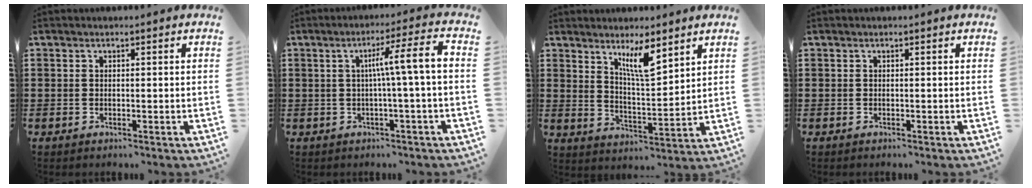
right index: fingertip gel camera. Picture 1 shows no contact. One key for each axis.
{"total": 7.0, "fx": -0.1, "fy": -0.3, "fz": 7.0, "tx": -0.129, "ty": 0.001, "tz": -0.010}
{"total": 6.8, "fx": 4.8, "fy": 1.3, "fz": 4.7, "tx": -0.089, "ty": -0.017, "tz": 0.081}
{"total": 0.0}